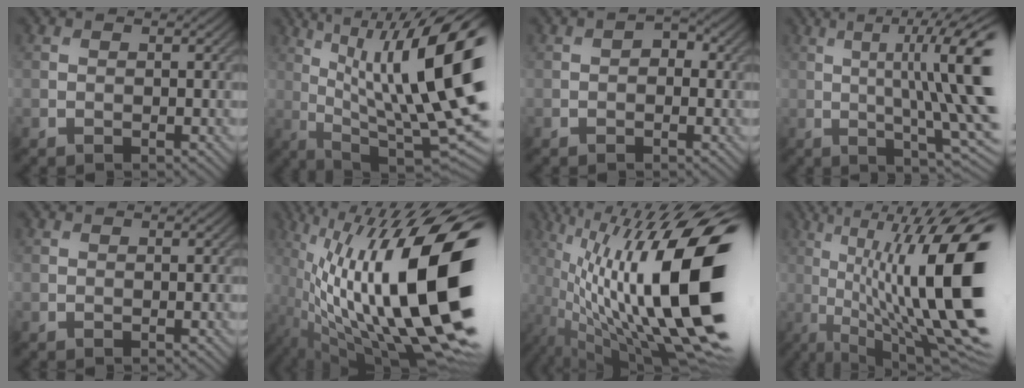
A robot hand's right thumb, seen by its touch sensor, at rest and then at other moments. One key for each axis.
{"total": 20.2, "fx": 4.7, "fy": 6.0, "fz": 18.7, "tx": -0.295, "ty": 0.035, "tz": 0.087}
{"total": 1.4, "fx": 0.0, "fy": 1.2, "fz": 0.9, "tx": -0.013, "ty": 0.002, "tz": -0.005}
{"total": 14.7, "fx": 1.7, "fy": 3.4, "fz": 14.1, "tx": -0.193, "ty": 0.012, "tz": 0.035}
{"total": 0.0}
{"total": 21.8, "fx": -1.7, "fy": 6.9, "fz": 20.6, "tx": -0.362, "ty": 0.010, "tz": -0.030}
{"total": 21.5, "fx": -1.0, "fy": 6.0, "fz": 20.7, "tx": -0.349, "ty": 0.013, "tz": -0.018}
{"total": 20.7, "fx": 1.5, "fy": 5.1, "fz": 20.0, "tx": -0.321, "ty": 0.031, "tz": 0.044}